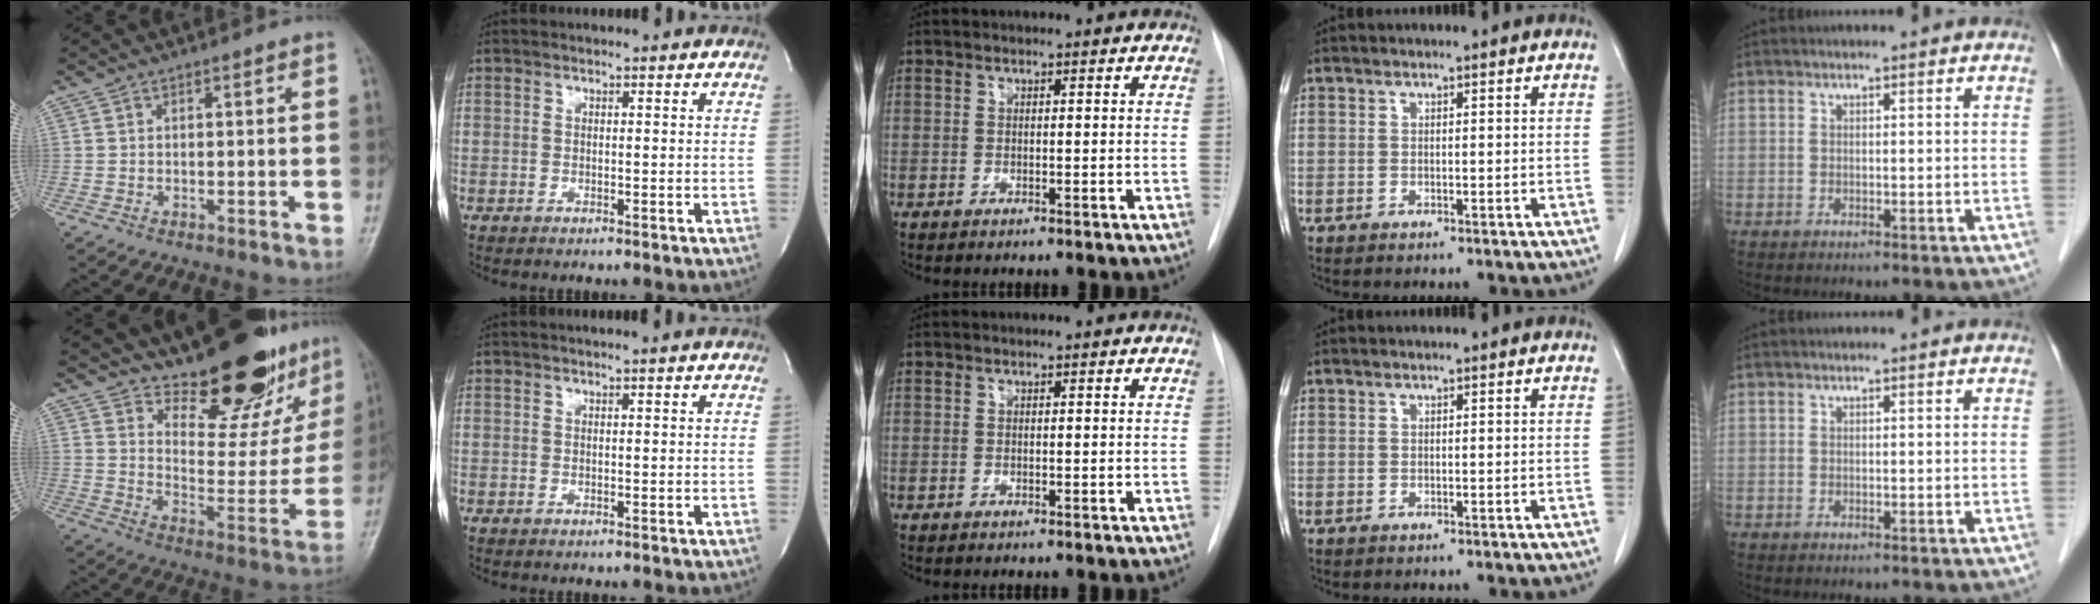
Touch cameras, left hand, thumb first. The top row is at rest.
{"thumb": {"total": 19.6, "force": [15.8, 6.9, 9.3], "torque": [-0.077, -0.123, 0.222]}, "index": {"total": 0.8, "force": [0.5, -0.3, 0.4], "torque": [-0.014, -0.002, 0.017]}}